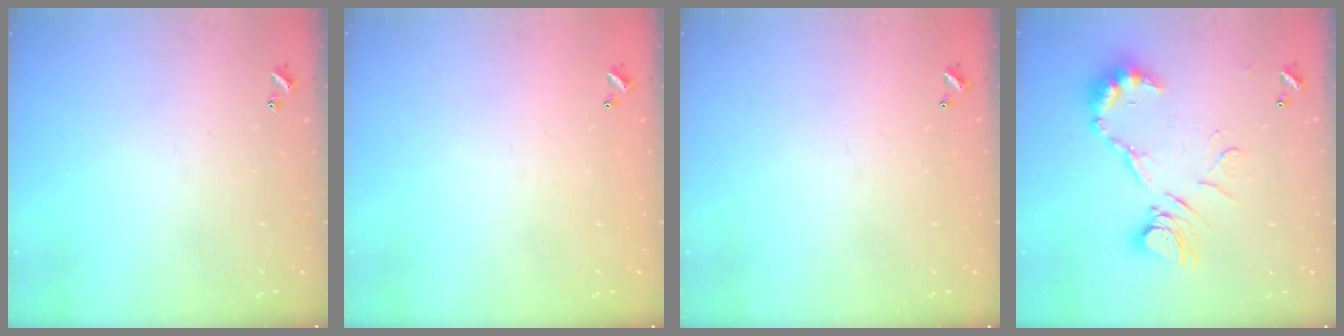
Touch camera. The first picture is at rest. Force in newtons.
{"total": 2.8, "press": 2.8, "slide": 0.1}
{"total": 2.9, "press": 2.9, "slide": 0.1}
{"total": 13.6, "press": 13.6, "slide": 1.2}